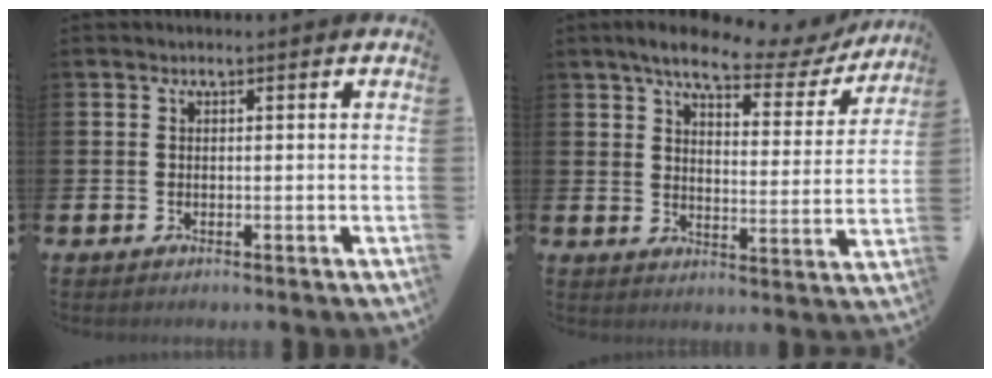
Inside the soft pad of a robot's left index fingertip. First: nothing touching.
{"total": 7.4, "force": [6.0, 2.2, 3.7], "torque": [-0.076, -0.035, 0.095]}